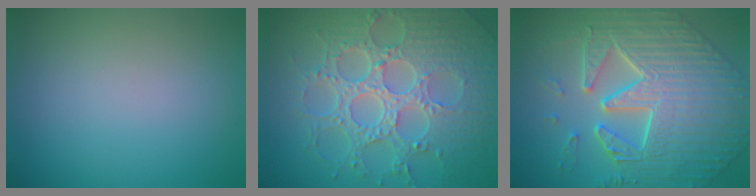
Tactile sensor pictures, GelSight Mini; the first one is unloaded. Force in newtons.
{"total": 8.5, "press": 6.2, "slide": 5.9}
{"total": 9.8, "press": 7.4, "slide": 6.3}